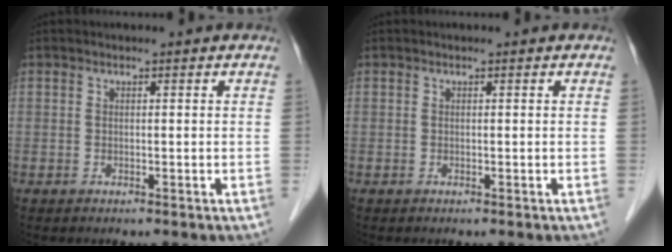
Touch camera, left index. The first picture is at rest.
{"total": 0.0}